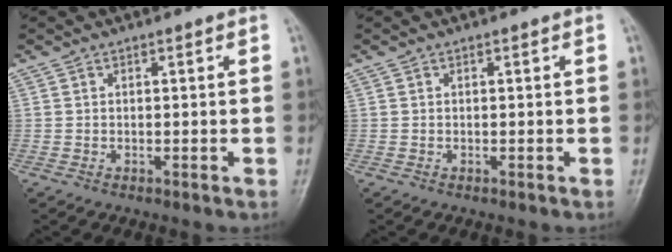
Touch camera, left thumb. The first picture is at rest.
{"total": 0.0}